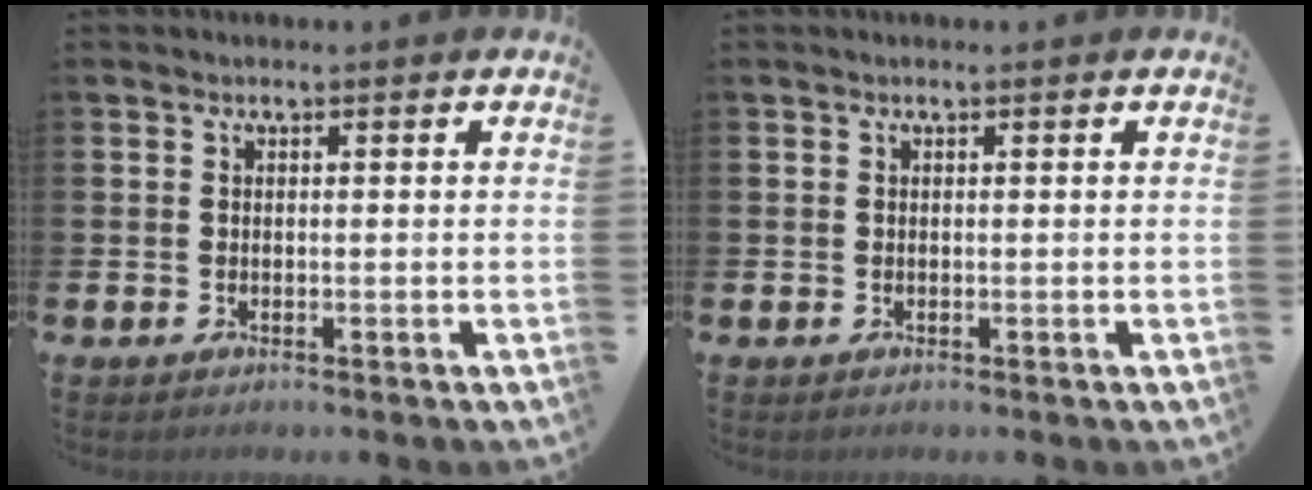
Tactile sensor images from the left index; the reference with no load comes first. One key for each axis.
{"total": 0.0}